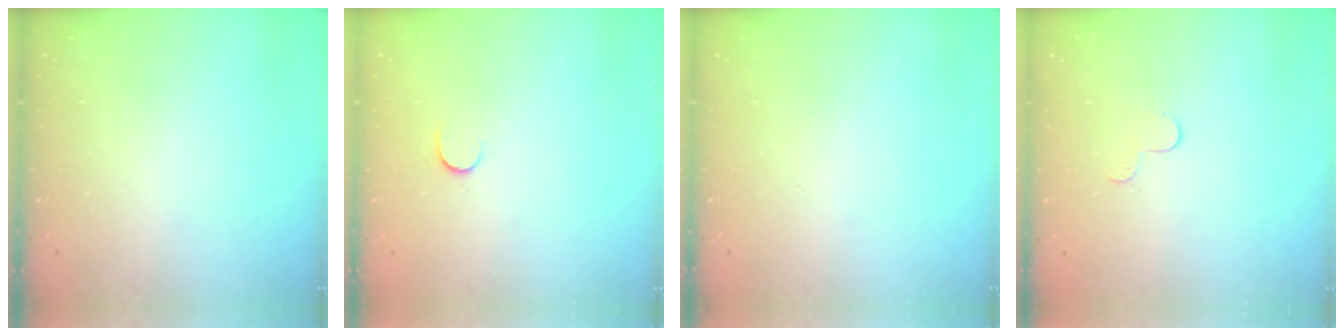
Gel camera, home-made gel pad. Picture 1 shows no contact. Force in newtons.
{"total": 5.3, "press": 5.2, "slide": 0.5}
{"total": 0.0}
{"total": 4.3, "press": 4.2, "slide": 0.5}